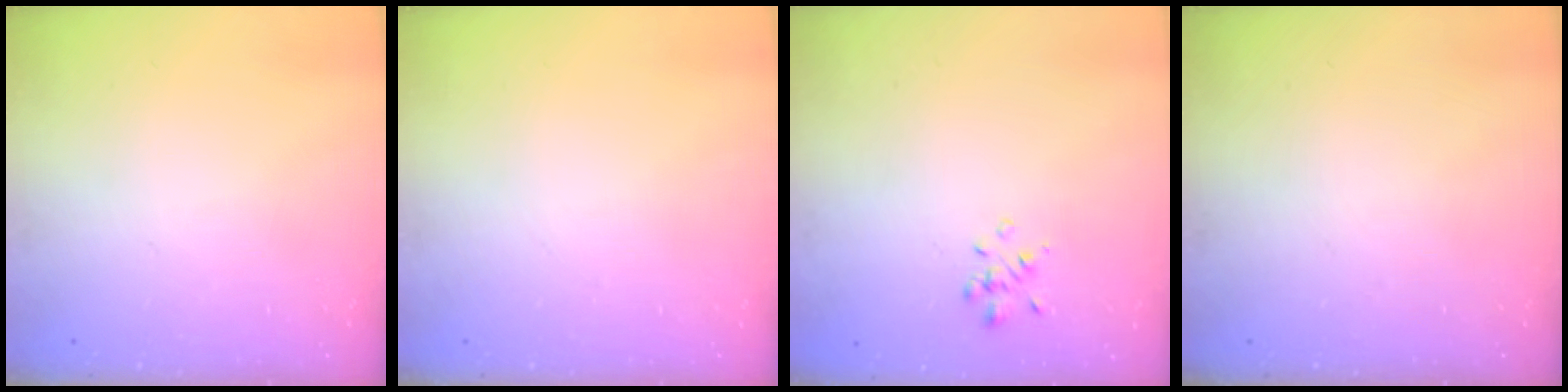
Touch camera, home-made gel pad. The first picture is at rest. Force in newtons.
{"total": 0.0}
{"total": 1.6, "press": 1.5, "slide": 0.6}
{"total": 0.0}